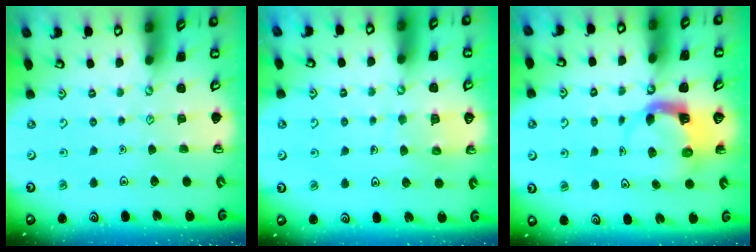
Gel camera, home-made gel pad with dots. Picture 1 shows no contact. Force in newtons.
{"total": 6.4, "press": 6.4, "slide": 0.5}
{"total": 4.0, "press": 4.0, "slide": 0.4}